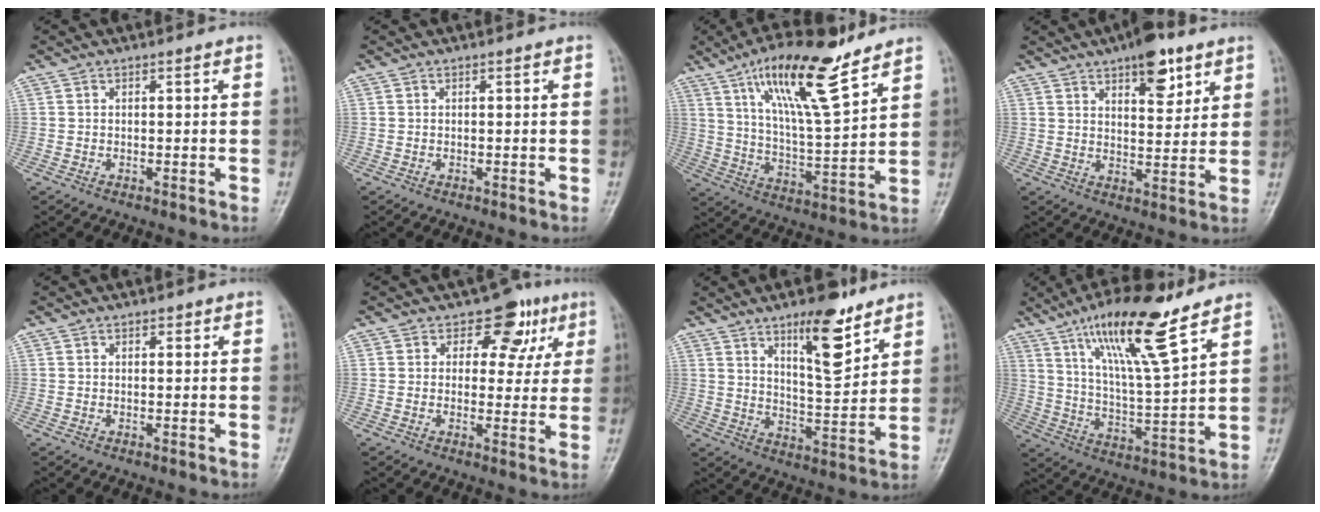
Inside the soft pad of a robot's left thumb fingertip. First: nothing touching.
{"total": 0.0}
{"total": 18.1, "force": [11.4, 4.5, 13.3], "torque": [-0.213, -0.055, 0.206]}
{"total": 9.9, "force": [5.9, 4.1, 6.7], "torque": [-0.073, -0.030, 0.087]}
{"total": 1.0, "force": [0.6, 0.7, 0.5], "torque": [0.001, -0.002, 0.006]}
{"total": 8.3, "force": [3.8, 5.9, 4.4], "torque": [-0.004, -0.006, 0.044]}
{"total": 11.9, "force": [7.6, 3.7, 8.4], "torque": [-0.110, -0.054, 0.124]}
{"total": 17.2, "force": [11.0, 3.1, 12.8], "torque": [-0.213, -0.054, 0.201]}